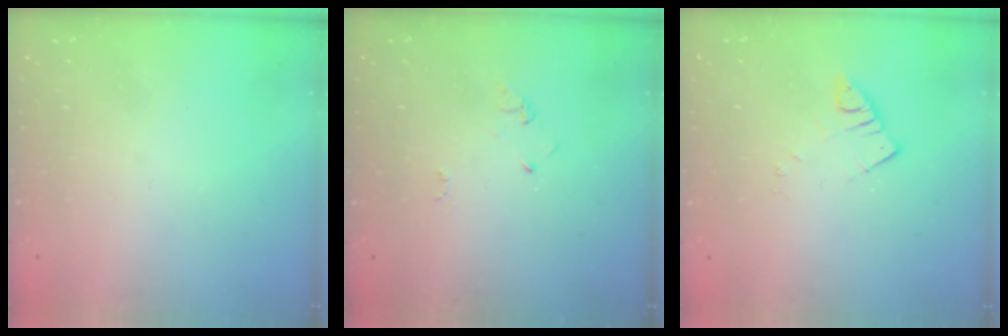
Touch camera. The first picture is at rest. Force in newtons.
{"total": 2.6, "press": 2.6, "slide": 0.4}
{"total": 2.6, "press": 2.6, "slide": 0.1}